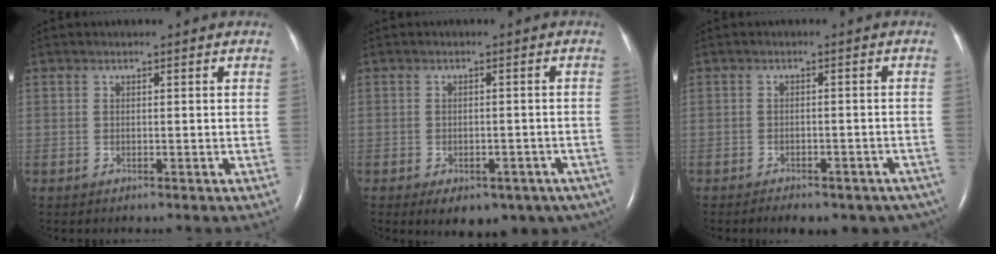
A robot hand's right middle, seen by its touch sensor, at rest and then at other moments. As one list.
[{"total": 12.4, "force": [-8.0, 6.9, 6.5], "torque": [-0.090, -0.004, -0.090]}, {"total": 12.3, "force": [-9.6, 5.6, 5.4], "torque": [-0.079, 0.008, -0.106]}]